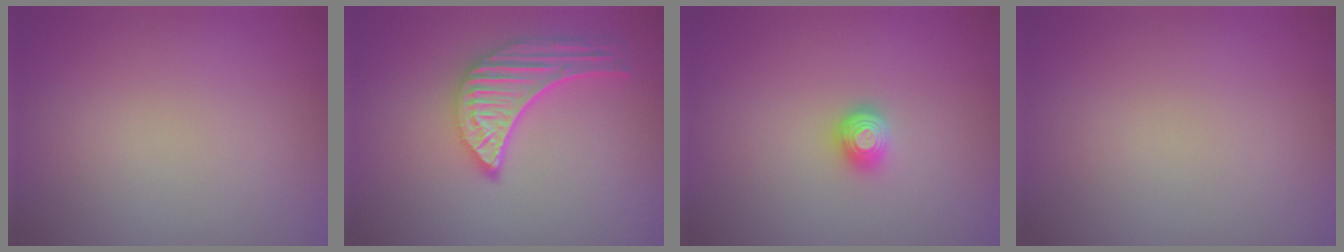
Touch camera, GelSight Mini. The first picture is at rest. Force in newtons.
{"total": 5.1, "press": 4.0, "slide": 3.2}
{"total": 1.8, "press": 1.3, "slide": 1.2}
{"total": 0.0}